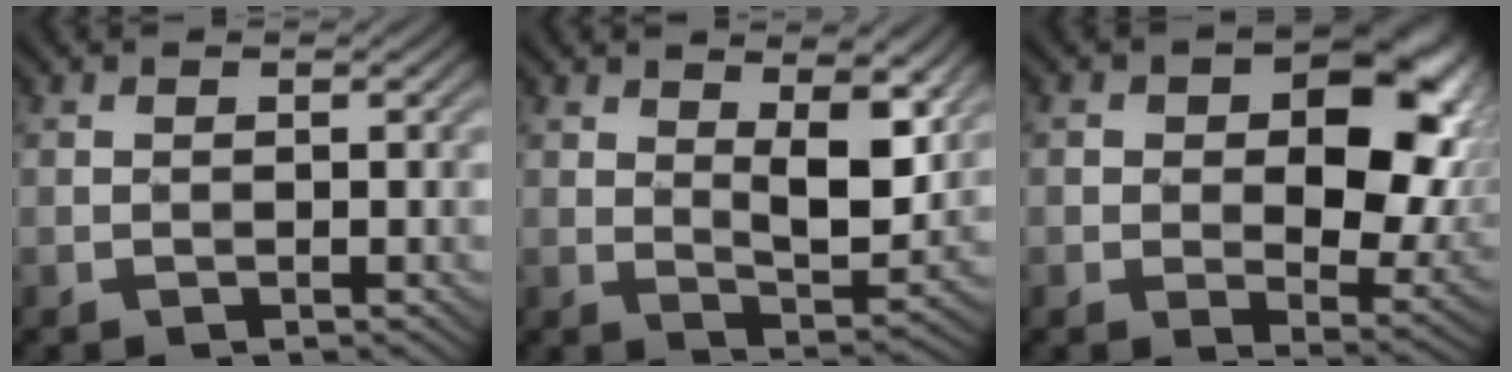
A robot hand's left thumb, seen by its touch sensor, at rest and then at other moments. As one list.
[{"total": 8.1, "force": [3.4, 3.4, 6.5], "torque": [-0.112, -0.010, 0.057]}, {"total": 13.9, "force": [2.7, 8.7, 10.5], "torque": [-0.128, -0.006, 0.048]}]